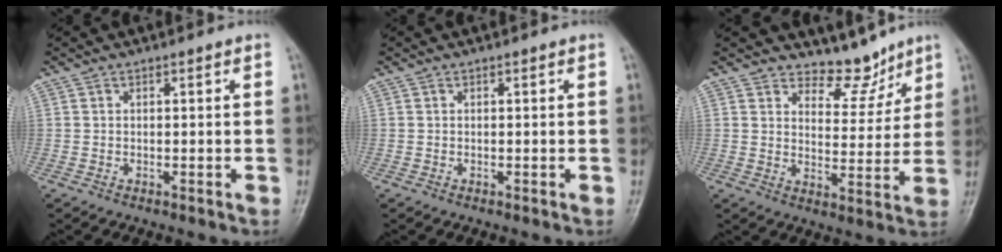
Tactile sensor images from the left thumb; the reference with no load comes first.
{"total": 0.0}
{"total": 7.0, "force": [6.2, 3.2, 1.1], "torque": [0.017, -0.054, 0.102]}